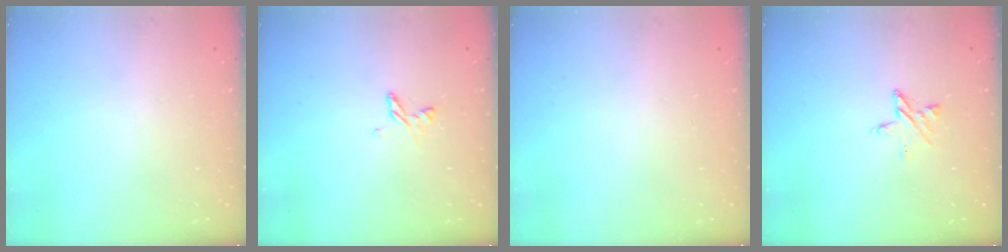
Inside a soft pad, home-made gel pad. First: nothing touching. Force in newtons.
{"total": 5.1, "press": 5.1, "slide": 0.4}
{"total": 0.0}
{"total": 4.2, "press": 4.2, "slide": 0.4}